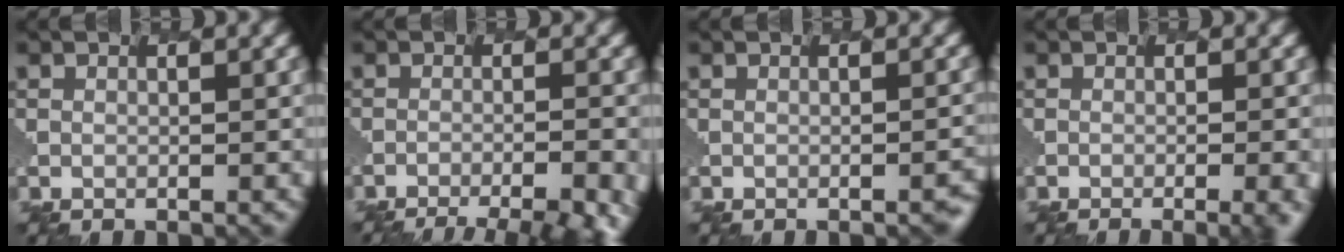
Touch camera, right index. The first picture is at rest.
{"total": 10.5, "force": [-8.4, 2.9, 5.7], "torque": [-0.064, -0.004, -0.079]}
{"total": 2.2, "force": [-1.2, 0.6, 1.8], "torque": [-0.017, 0.000, 0.000]}
{"total": 4.5, "force": [-1.9, 1.5, 3.7], "torque": [-0.030, 0.007, -0.007]}